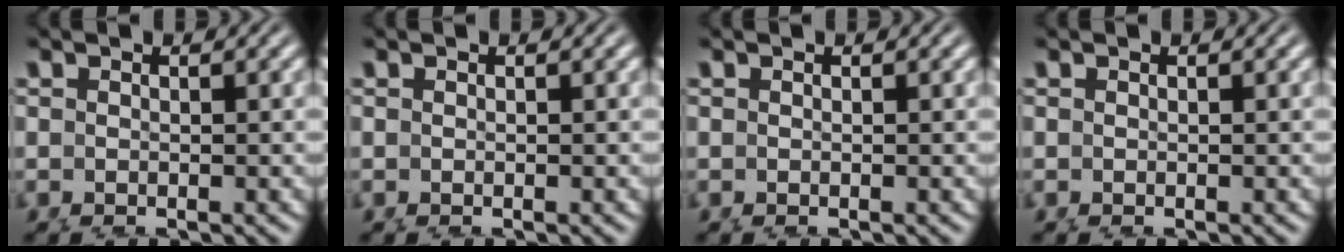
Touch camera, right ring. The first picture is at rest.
{"total": 0.0}
{"total": 0.0}
{"total": 0.0}